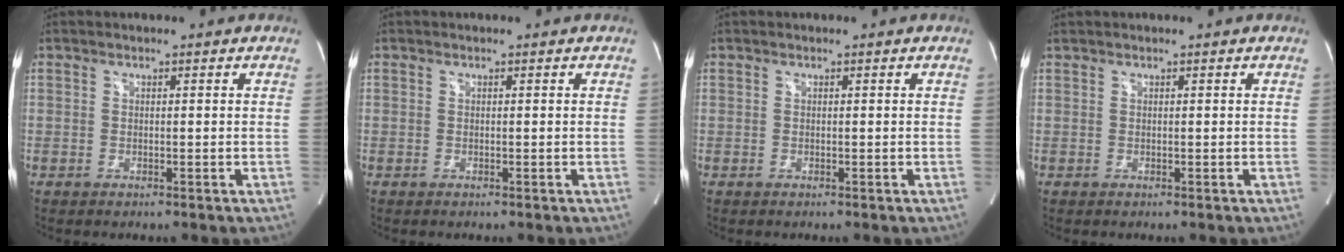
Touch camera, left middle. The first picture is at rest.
{"total": 0.0}
{"total": 0.0}
{"total": 0.0}